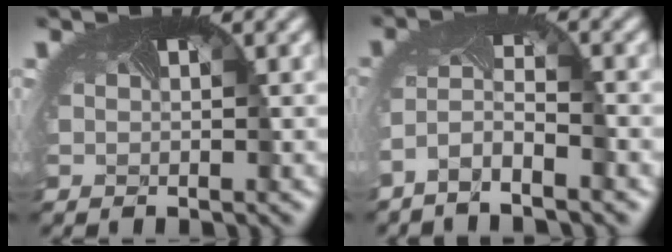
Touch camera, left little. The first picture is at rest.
{"total": 3.3, "force": [-2.7, 0.3, 1.9], "torque": [-0.047, -0.007, -0.057]}